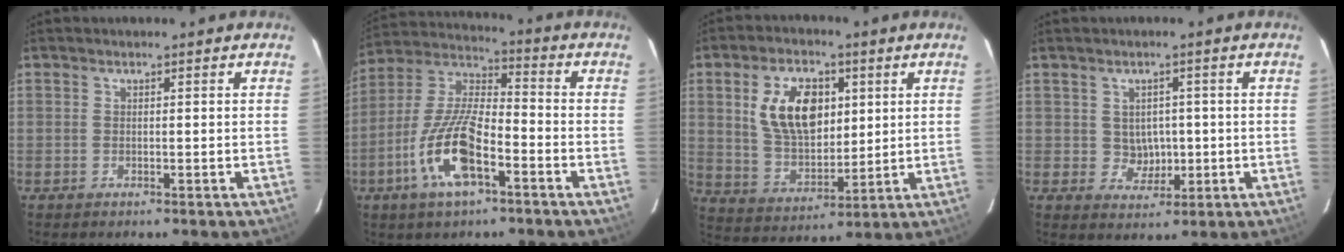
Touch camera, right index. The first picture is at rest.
{"total": 15.0, "force": [-6.7, 5.1, 12.4], "torque": [-0.264, -0.007, -0.133]}
{"total": 13.8, "force": [3.9, 8.2, 10.4], "torque": [-0.195, 0.014, 0.085]}
{"total": 7.7, "force": [0.1, 7.1, 2.9], "torque": [-0.059, 0.008, 0.021]}